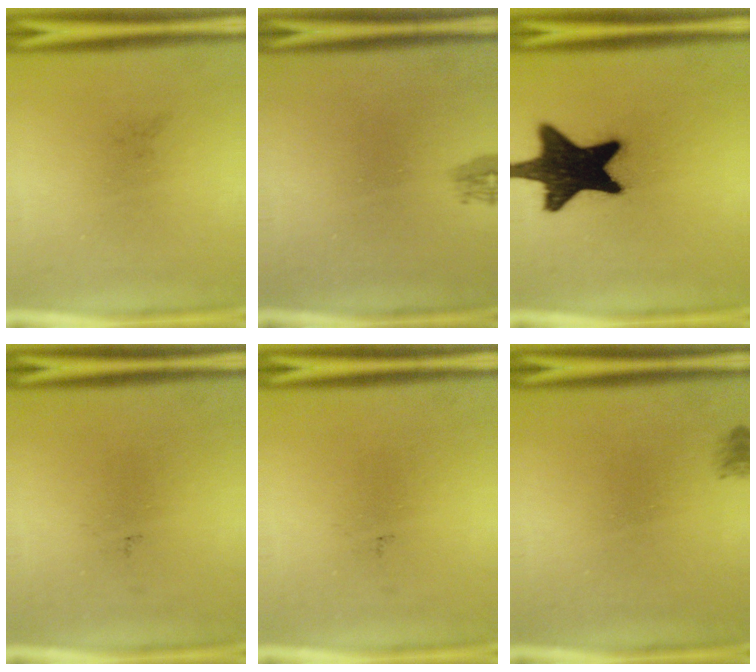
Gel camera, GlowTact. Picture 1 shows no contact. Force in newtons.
{"total": 1.1}
{"total": 19.0}
{"total": 0.0}
{"total": 0.0}
{"total": 1.2}